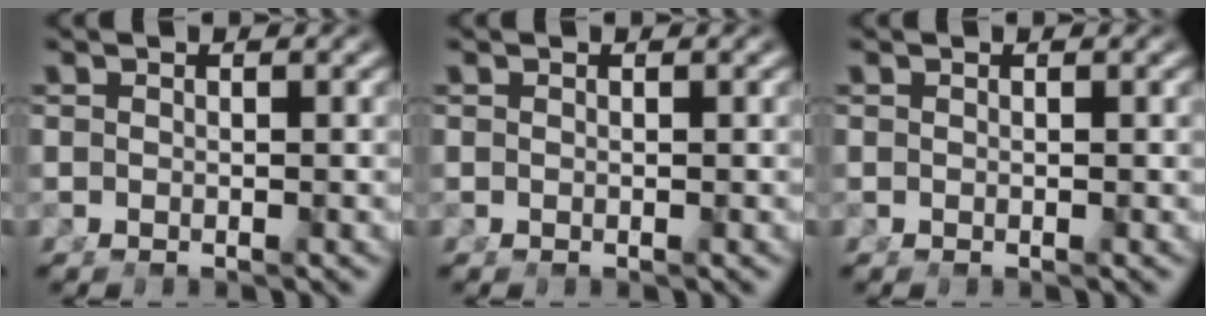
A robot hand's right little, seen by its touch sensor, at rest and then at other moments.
{"total": 0.0}
{"total": 0.0}